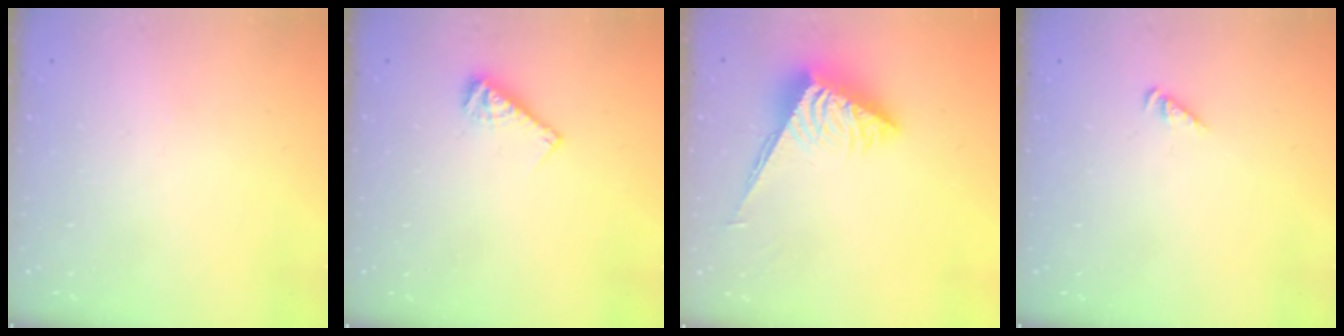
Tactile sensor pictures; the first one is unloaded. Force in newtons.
{"total": 7.2, "press": 7.2, "slide": 0.6}
{"total": 4.9, "press": 4.9, "slide": 0.2}
{"total": 2.3, "press": 2.2, "slide": 0.4}